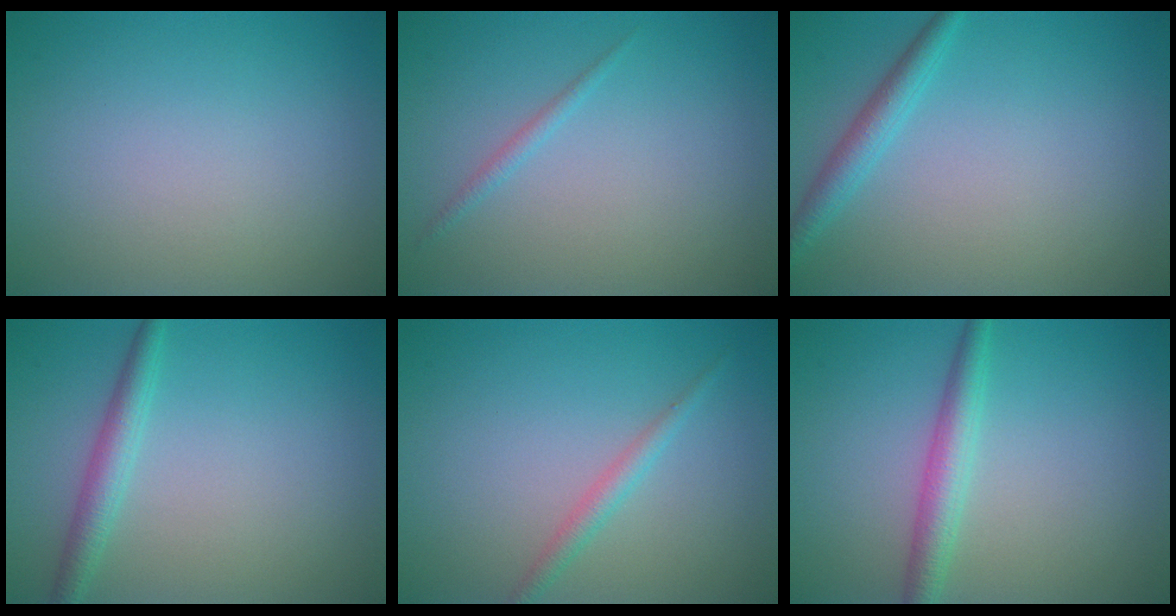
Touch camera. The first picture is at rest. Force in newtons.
{"total": 0.8, "press": 0.8, "slide": 0.1}
{"total": 2.2, "press": 2.2, "slide": 0.1}
{"total": 2.3, "press": 2.3, "slide": 0.1}
{"total": 1.5, "press": 1.5, "slide": 0.1}
{"total": 2.9, "press": 2.9, "slide": 0.1}